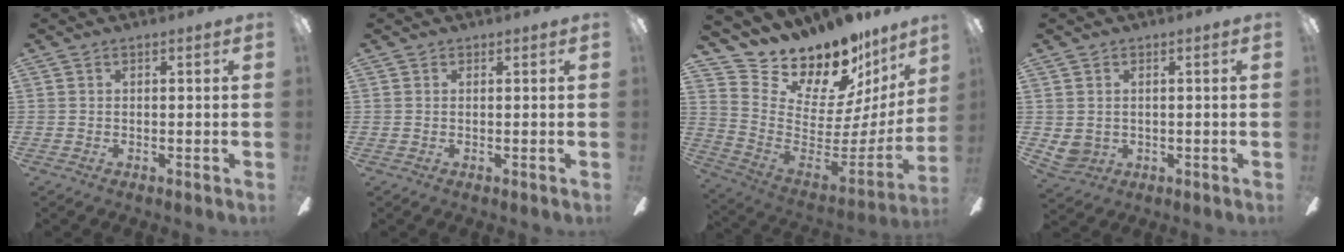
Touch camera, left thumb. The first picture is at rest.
{"total": 0.0}
{"total": 14.6, "force": [13.6, 4.6, 2.7], "torque": [-0.053, -0.135, 0.244]}
{"total": 3.4, "force": [0.7, 3.2, 0.8], "torque": [-0.027, 0.000, 0.015]}